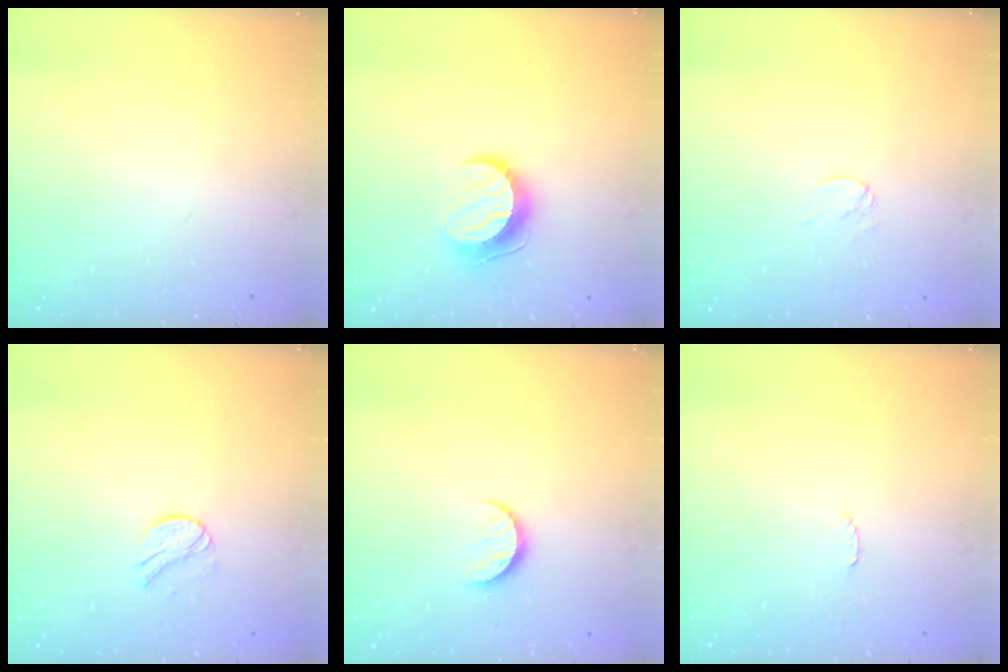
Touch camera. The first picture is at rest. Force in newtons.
{"total": 9.7, "press": 9.7, "slide": 0.2}
{"total": 3.0, "press": 3.0, "slide": 0.2}
{"total": 8.8, "press": 8.8, "slide": 0.5}
{"total": 7.1, "press": 7.1, "slide": 0.7}
{"total": 4.1, "press": 4.1, "slide": 0.5}